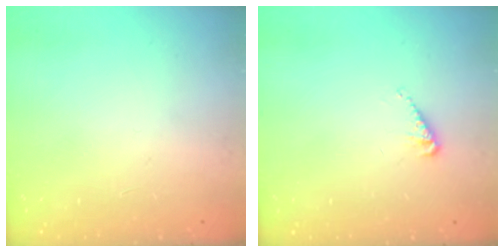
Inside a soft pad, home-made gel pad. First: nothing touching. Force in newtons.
{"total": 1.7, "press": 1.7, "slide": 0.4}